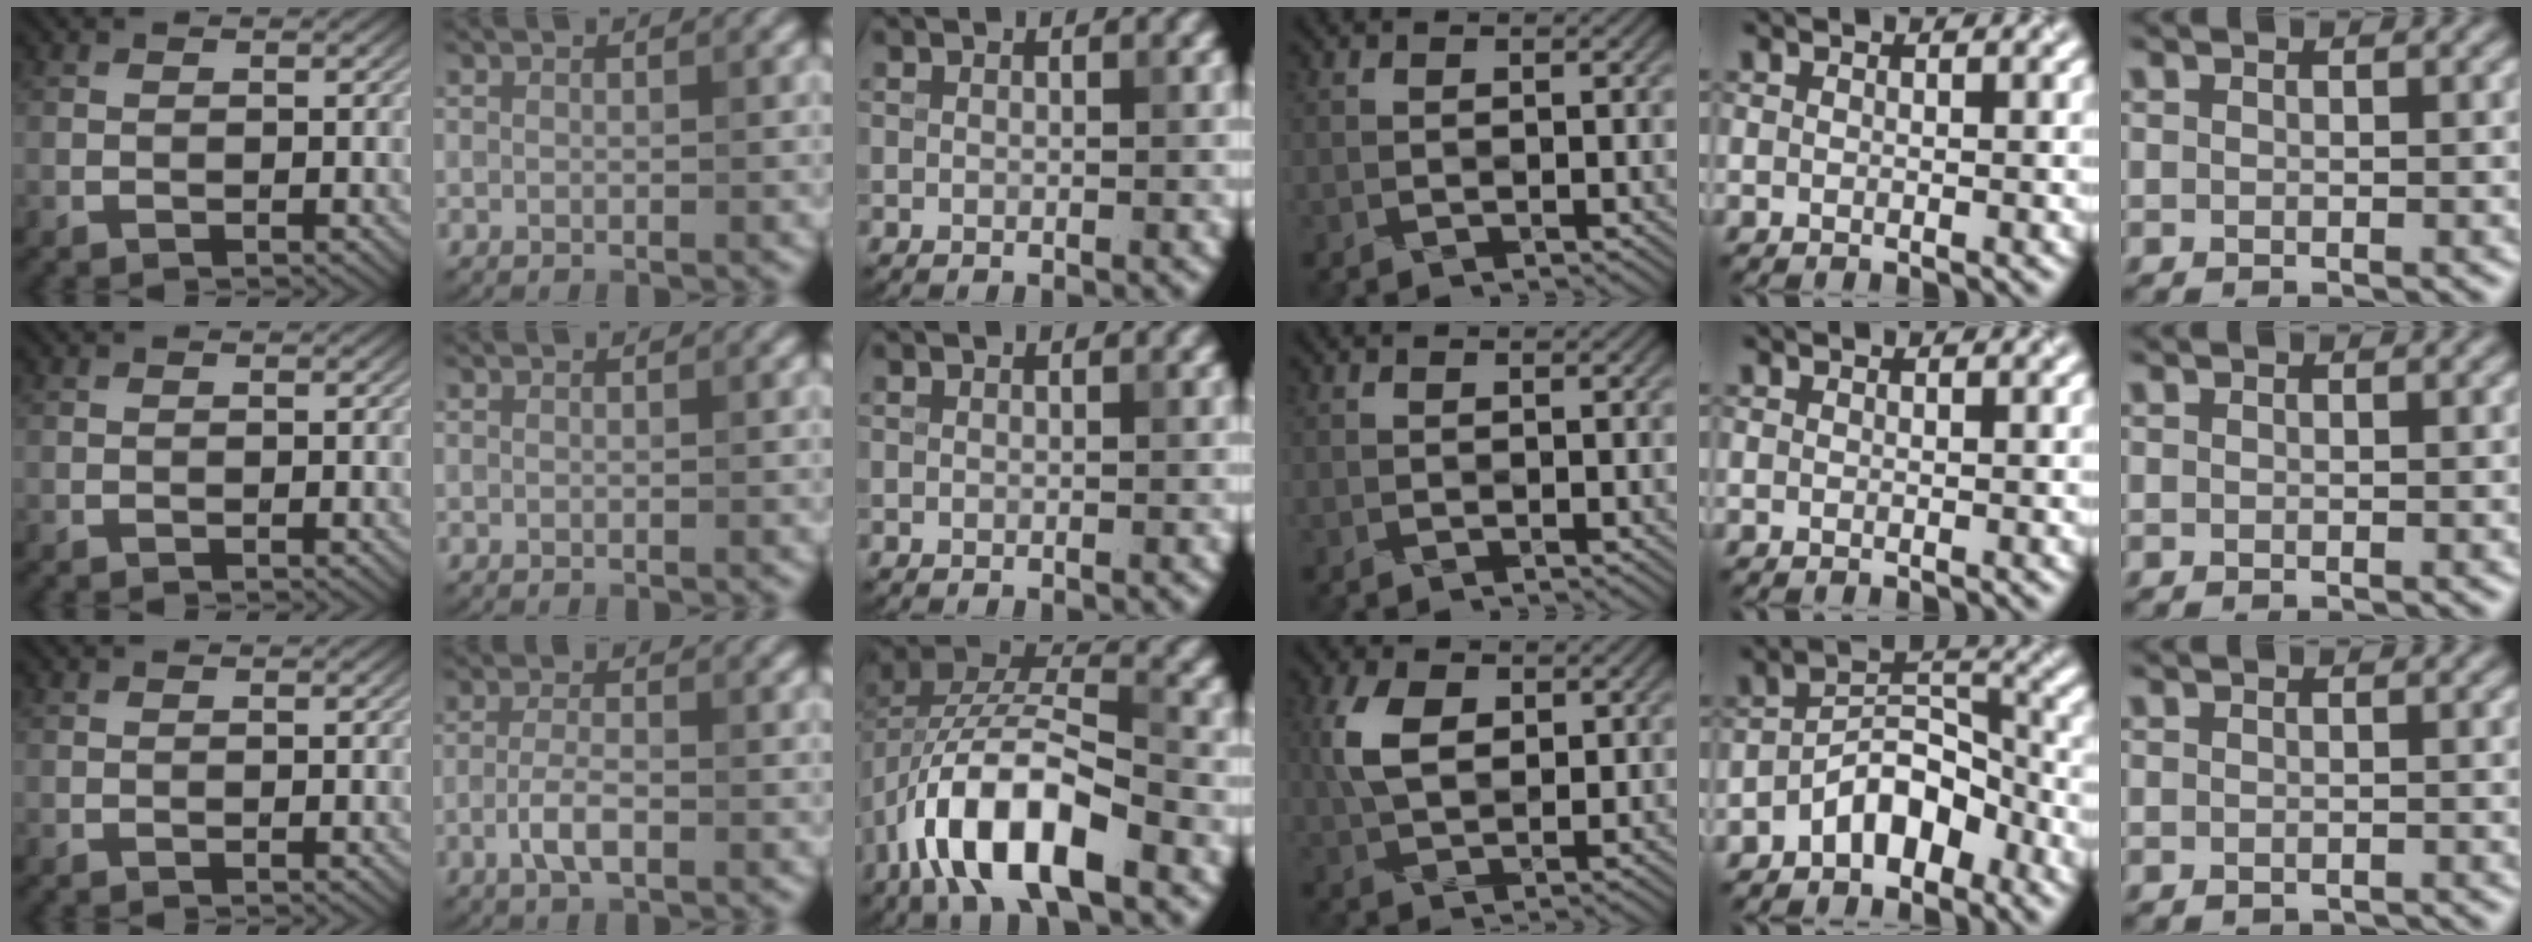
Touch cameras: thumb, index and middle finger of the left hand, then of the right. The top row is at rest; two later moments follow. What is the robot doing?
{"motion": "fold", "object": "napkin"}